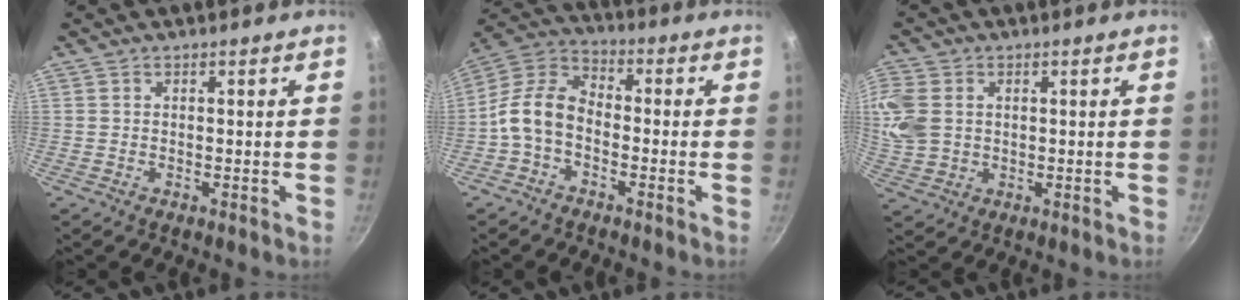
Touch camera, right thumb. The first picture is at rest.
{"total": 10.3, "force": [-2.5, 6.9, 7.2], "torque": [-0.137, 0.039, -0.063]}
{"total": 11.8, "force": [1.8, 9.1, 7.3], "torque": [-0.191, 0.003, 0.039]}